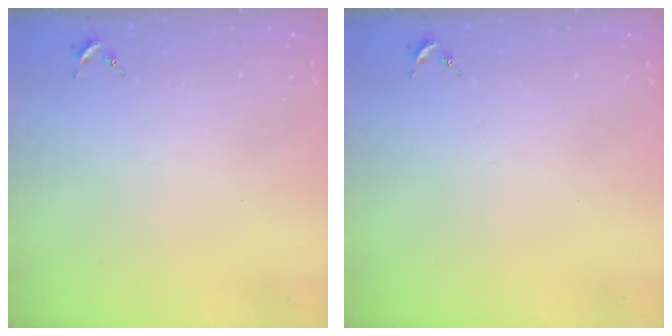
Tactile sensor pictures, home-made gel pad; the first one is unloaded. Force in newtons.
{"total": 0.0}